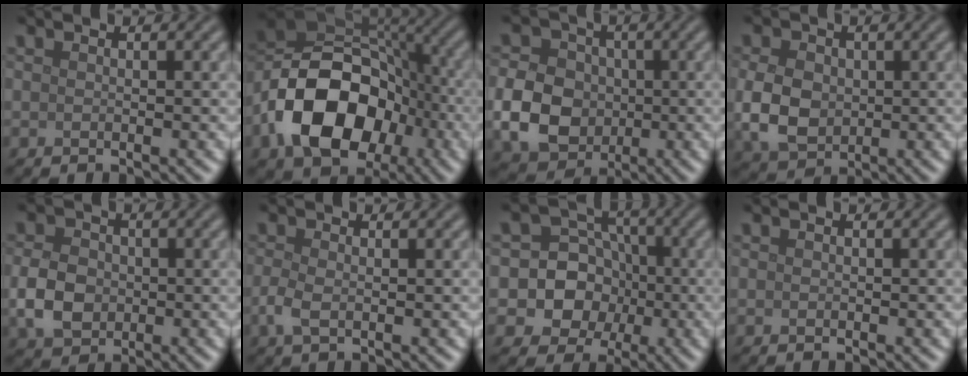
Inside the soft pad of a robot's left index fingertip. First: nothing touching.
{"total": 13.7, "force": [-4.5, 9.5, 8.7], "torque": [-0.164, -0.008, -0.091]}
{"total": 7.0, "force": [-1.2, 5.8, 3.7], "torque": [-0.079, -0.004, -0.032]}
{"total": 5.3, "force": [-0.2, 4.1, 3.4], "torque": [-0.077, -0.002, -0.006]}
{"total": 4.4, "force": [-0.8, 3.4, 2.6], "torque": [-0.057, -0.001, -0.020]}
{"total": 1.9, "force": [-0.4, 0.9, 1.6], "torque": [-0.041, -0.004, -0.009]}
{"total": 8.3, "force": [-1.3, 7.8, 2.5], "torque": [-0.035, 0.024, -0.046]}
{"total": 0.0}